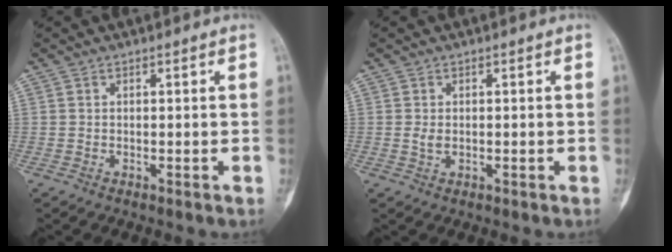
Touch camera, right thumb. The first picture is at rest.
{"total": 1.5, "force": [0.0, 1.0, 1.1], "torque": [-0.020, 0.000, 0.001]}